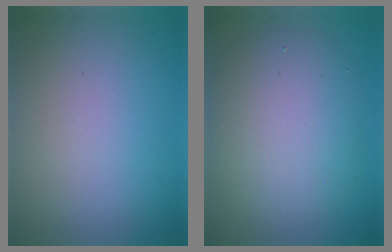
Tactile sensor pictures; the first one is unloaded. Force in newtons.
{"total": 6.9, "press": 6.9, "slide": 0.4}